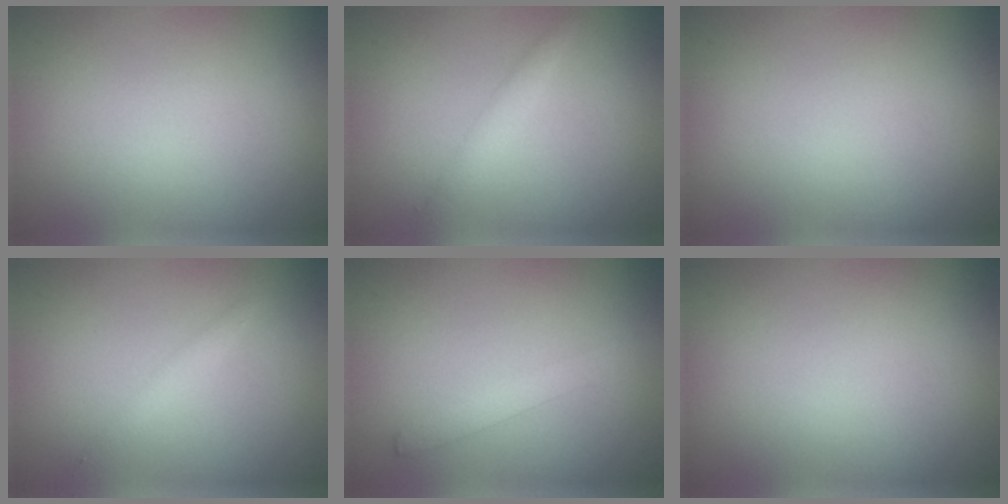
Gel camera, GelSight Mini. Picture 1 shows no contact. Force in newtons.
{"total": 1.7, "press": 1.7, "slide": 0.1}
{"total": 0.0}
{"total": 1.4, "press": 1.4, "slide": 0.0}
{"total": 1.7, "press": 1.7, "slide": 0.1}
{"total": 0.0}